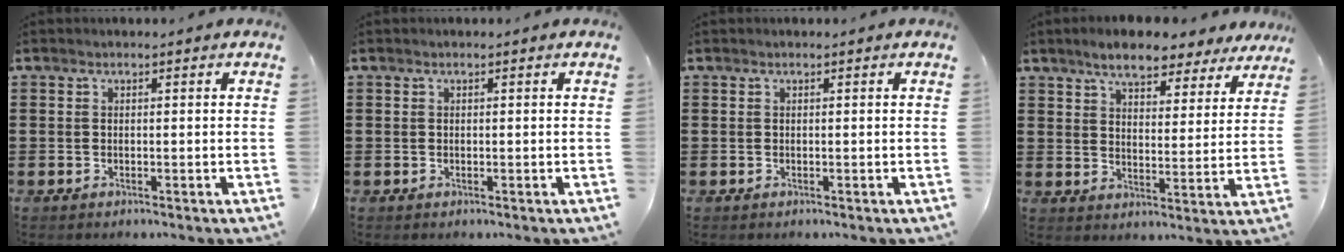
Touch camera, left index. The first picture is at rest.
{"total": 0.0}
{"total": 0.0}
{"total": 5.9, "force": [5.4, 1.5, 2.1], "torque": [-0.054, -0.017, 0.095]}